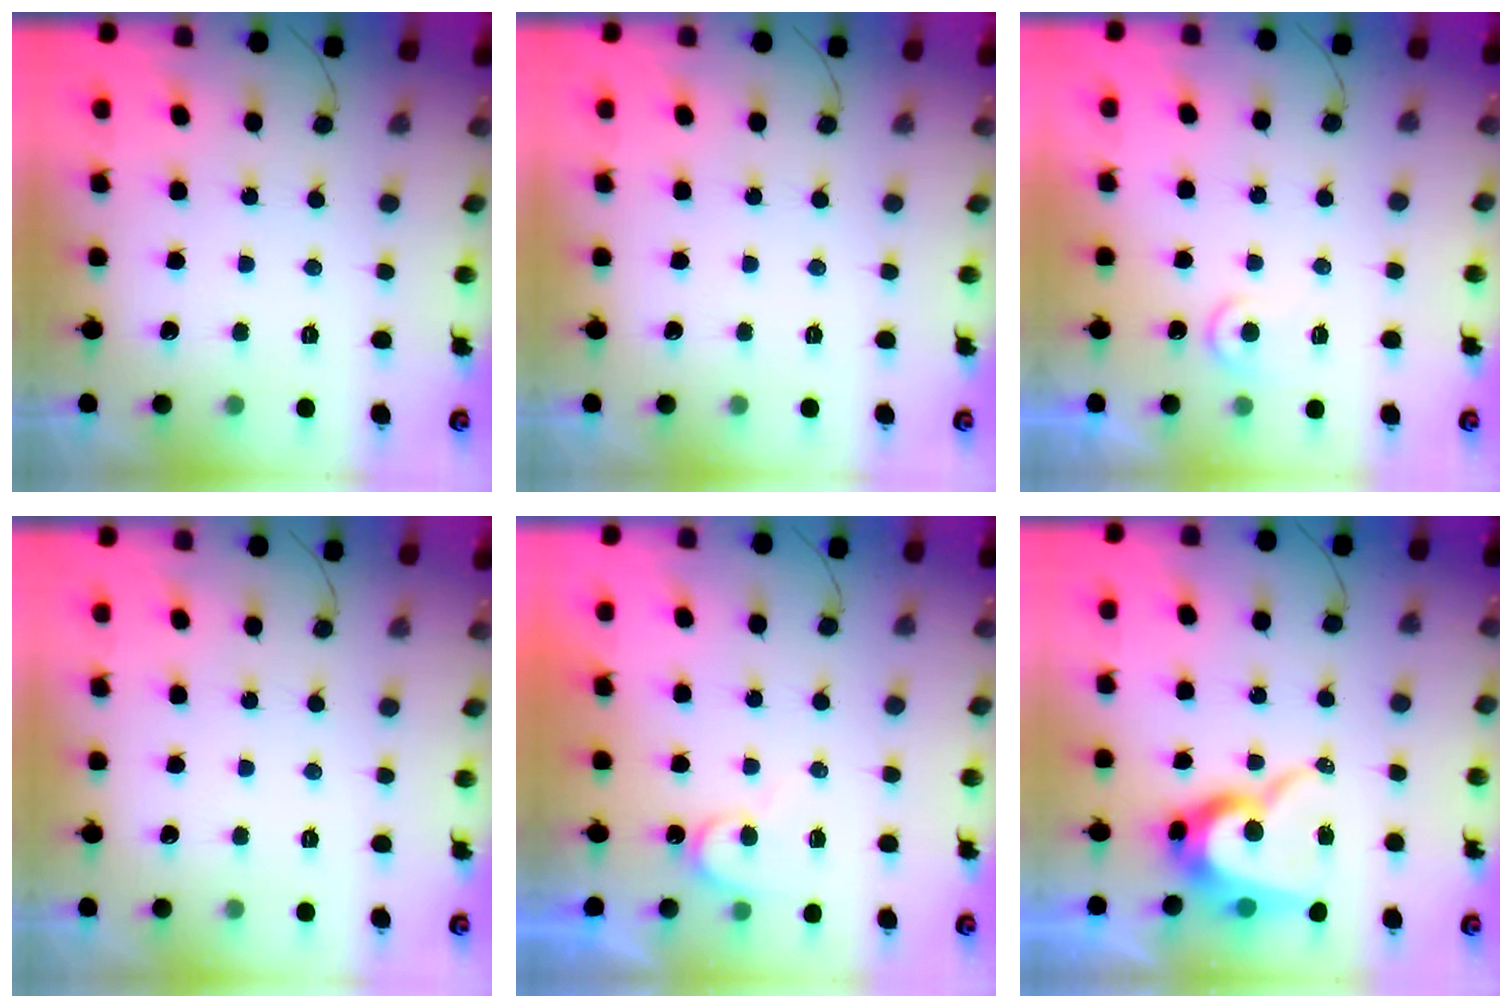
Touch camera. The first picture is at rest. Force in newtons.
{"total": 0.0}
{"total": 5.0, "press": 5.0, "slide": 0.5}
{"total": 0.0}
{"total": 8.1, "press": 8.0, "slide": 0.3}
{"total": 12.7, "press": 12.7, "slide": 1.0}